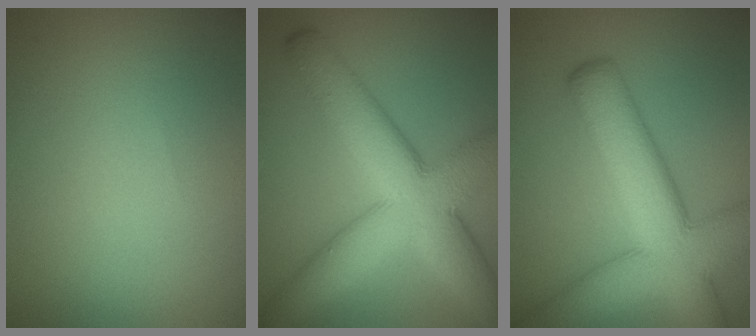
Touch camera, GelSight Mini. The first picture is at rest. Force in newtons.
{"total": 10.7, "press": 10.7, "slide": 0.6}
{"total": 10.8, "press": 10.8, "slide": 0.5}